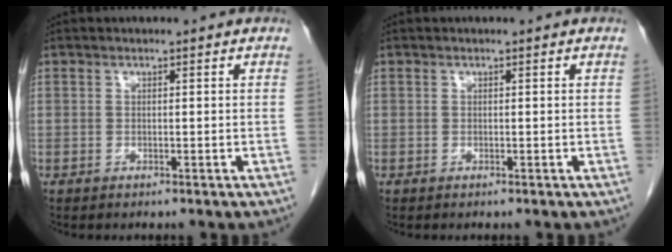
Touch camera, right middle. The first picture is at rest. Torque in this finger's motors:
{"motor_torque": [0.00, 0.00, 0.00, 0.00]}